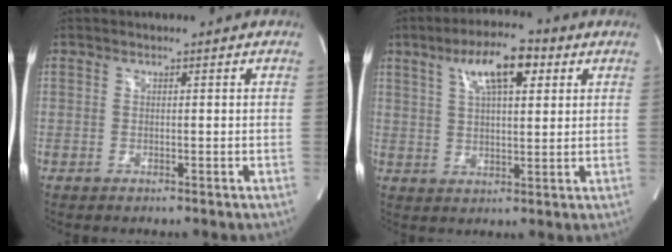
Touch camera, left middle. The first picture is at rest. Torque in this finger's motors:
{"motor_torque": [0.42, 0.02, 0.13, 0.06]}